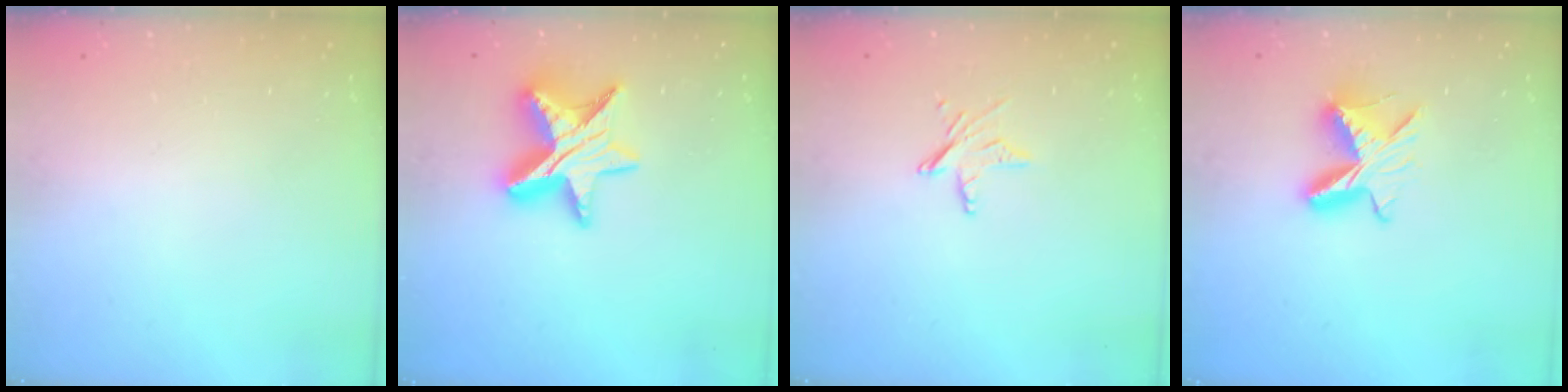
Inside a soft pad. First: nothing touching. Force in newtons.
{"total": 14.7, "press": 14.6, "slide": 0.9}
{"total": 5.1, "press": 5.1, "slide": 0.5}
{"total": 9.7, "press": 9.7, "slide": 0.6}